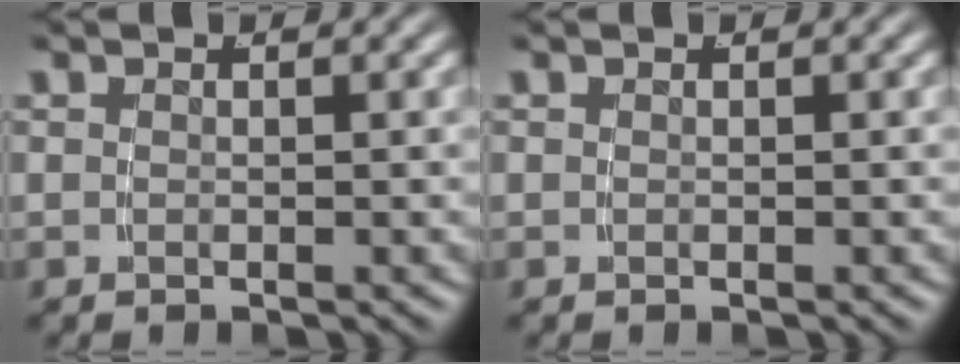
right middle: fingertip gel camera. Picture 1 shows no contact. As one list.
[{"total": 0.0}]